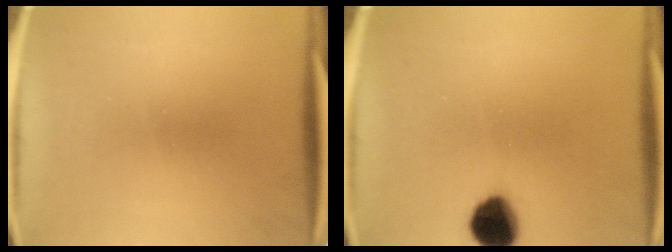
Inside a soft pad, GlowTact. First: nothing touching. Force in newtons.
{"total": 9.3}